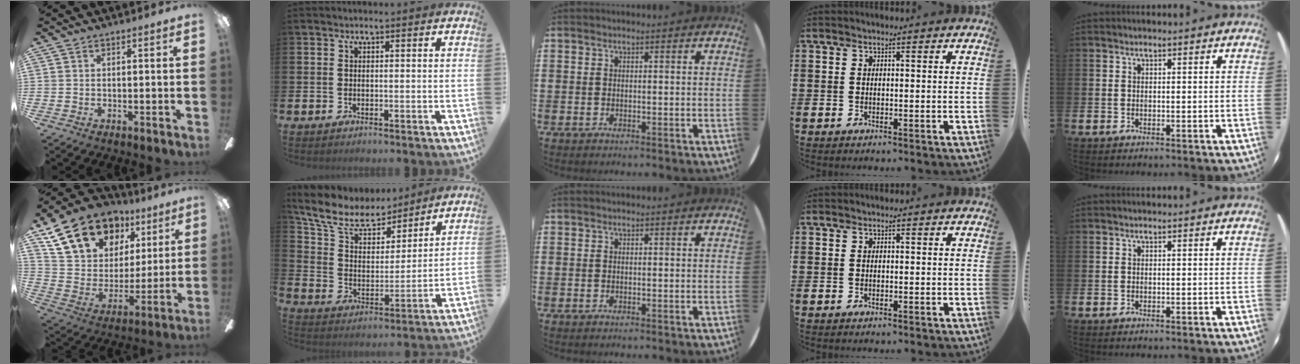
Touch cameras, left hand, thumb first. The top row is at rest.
{"thumb": {"total": 20.2, "force": [12.9, 13.0, 8.5], "torque": [-0.160, -0.065, 0.249]}, "index": {"total": 10.2, "force": [8.7, 4.0, 3.3], "torque": [-0.115, -0.046, 0.158]}}